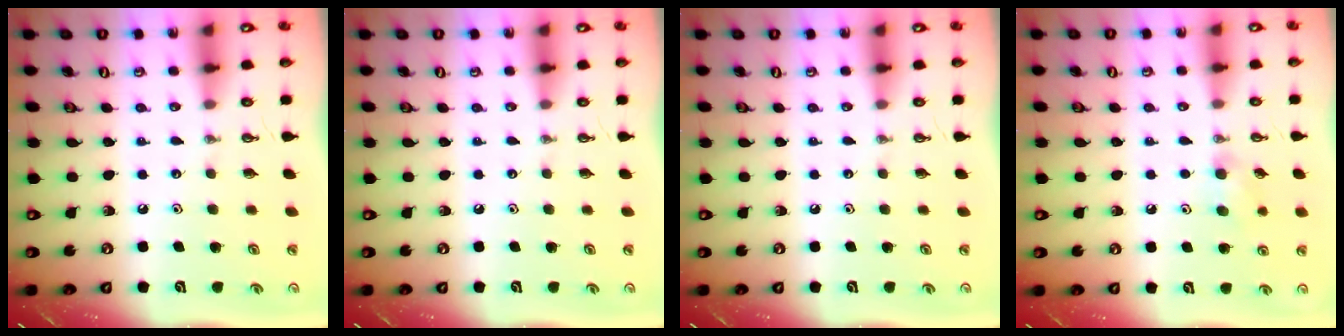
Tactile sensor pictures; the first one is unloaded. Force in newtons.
{"total": 0.0}
{"total": 0.0}
{"total": 7.1, "press": 6.9, "slide": 1.7}